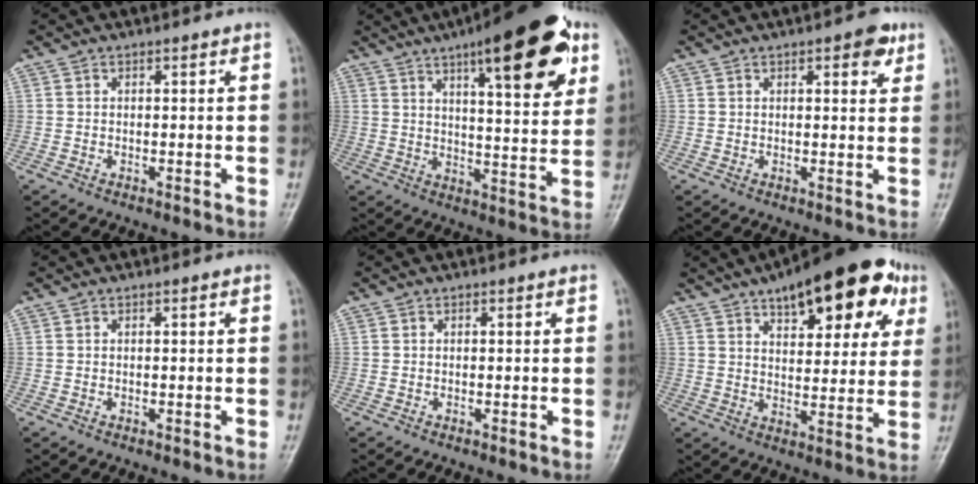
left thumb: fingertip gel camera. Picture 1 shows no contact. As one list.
[{"total": 20.5, "force": [10.6, 5.8, 16.6], "torque": [-0.207, -0.029, 0.149]}, {"total": 4.3, "force": [2.3, 1.7, 3.2], "torque": [-0.028, -0.007, 0.024]}, {"total": 0.0}, {"total": 0.0}, {"total": 21.2, "force": [11.2, 9.3, 15.5], "torque": [-0.178, -0.009, 0.156]}]